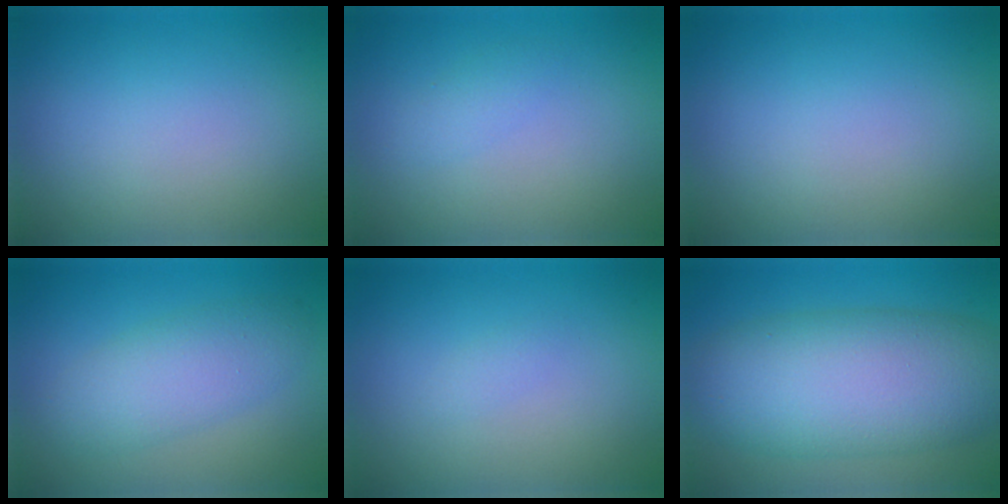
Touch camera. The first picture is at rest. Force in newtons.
{"total": 1.2, "press": 1.2, "slide": 0.0}
{"total": 0.0}
{"total": 4.4, "press": 4.4, "slide": 0.2}
{"total": 0.6, "press": 0.6, "slide": 0.1}
{"total": 11.2, "press": 11.2, "slide": 0.4}